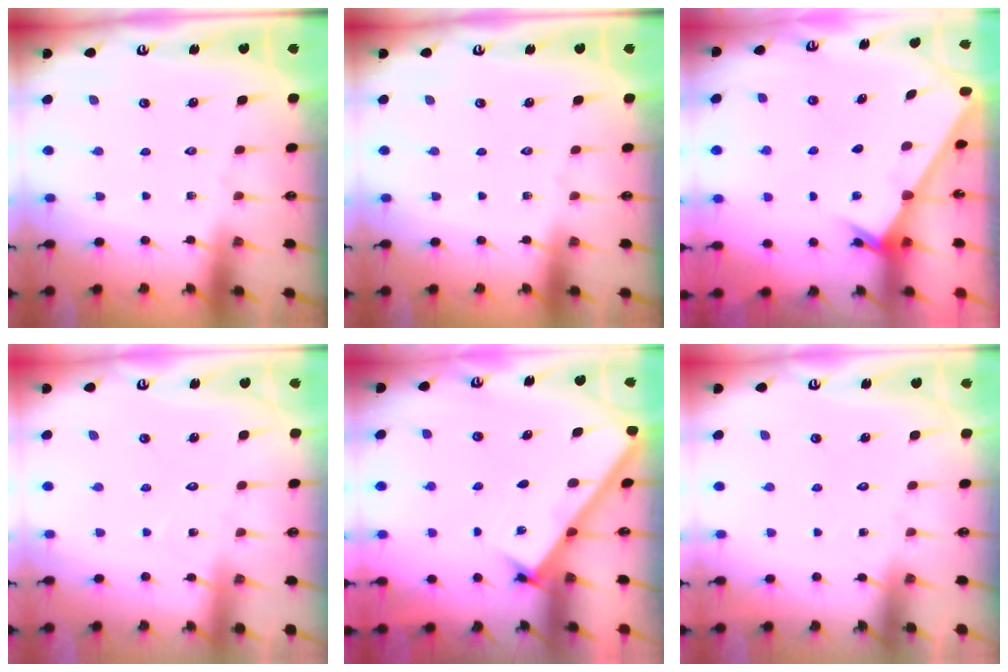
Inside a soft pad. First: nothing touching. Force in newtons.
{"total": 0.0}
{"total": 2.4, "press": 2.4, "slide": 0.2}
{"total": 5.5, "press": 5.4, "slide": 0.6}
{"total": 2.6, "press": 2.6, "slide": 0.3}
{"total": 5.7, "press": 5.7, "slide": 0.5}